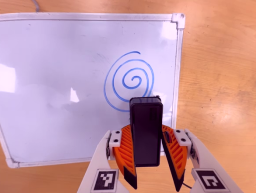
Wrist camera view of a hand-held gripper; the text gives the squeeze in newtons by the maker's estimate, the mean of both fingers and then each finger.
{"total": 6.3, "left": 6.3, "right": 6.2}